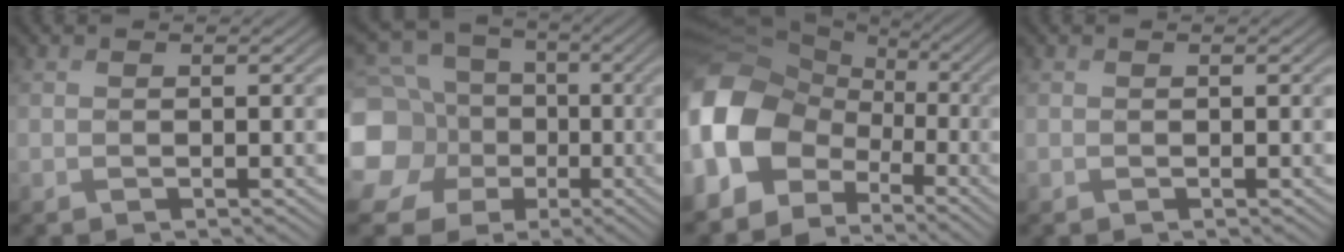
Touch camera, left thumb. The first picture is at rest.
{"total": 17.0, "force": [-2.0, 15.5, 6.7], "torque": [-0.237, -0.004, -0.063]}
{"total": 15.6, "force": [-3.6, 12.4, 8.8], "torque": [-0.247, -0.021, -0.080]}
{"total": 0.0}